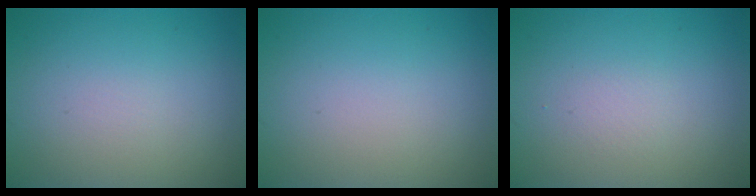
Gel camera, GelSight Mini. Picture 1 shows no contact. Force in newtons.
{"total": 0.0}
{"total": 0.7, "press": 0.7, "slide": 0.0}